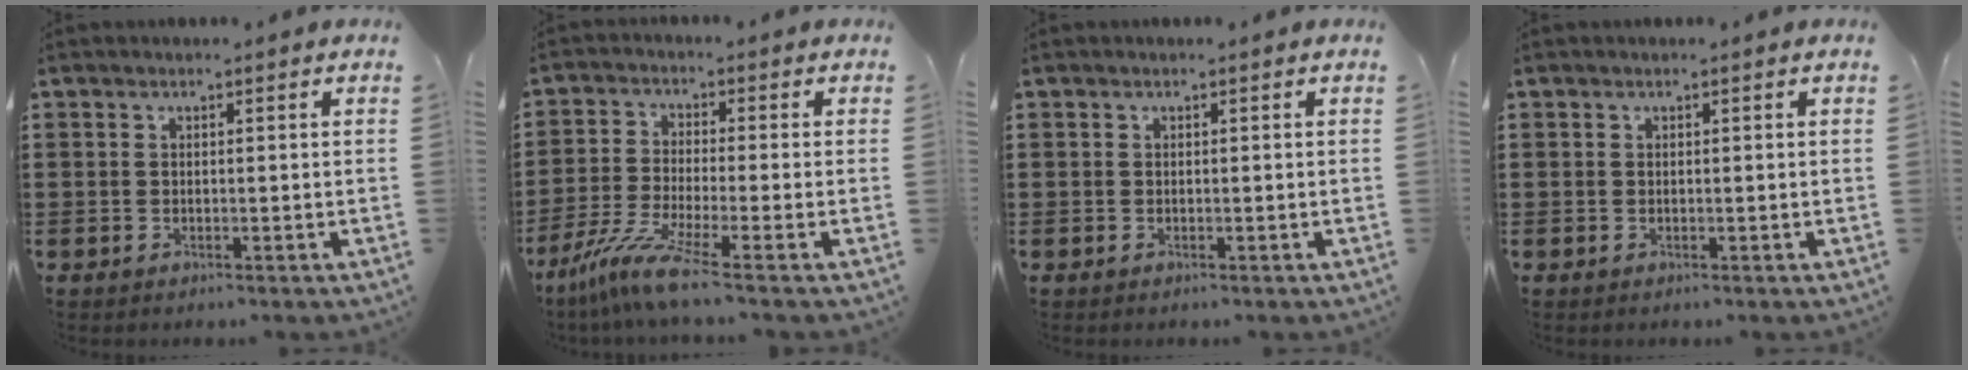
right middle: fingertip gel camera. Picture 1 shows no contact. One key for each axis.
{"total": 6.9, "fx": -4.8, "fy": -0.1, "fz": 5.0, "tx": -0.118, "ty": -0.026, "tz": -0.094}
{"total": 0.0}
{"total": 0.0}